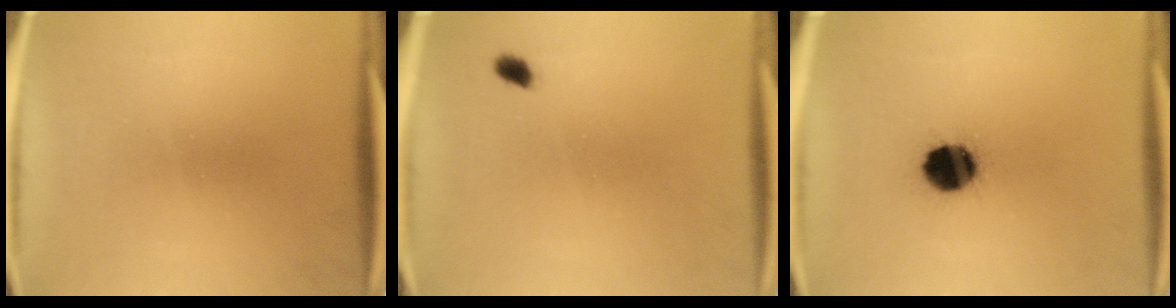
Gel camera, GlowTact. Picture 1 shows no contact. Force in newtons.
{"total": 1.4}
{"total": 11.2}